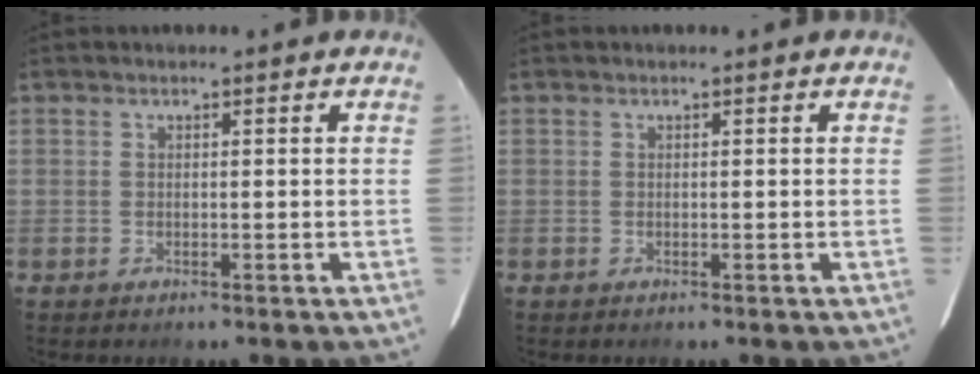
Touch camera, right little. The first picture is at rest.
{"total": 0.0}